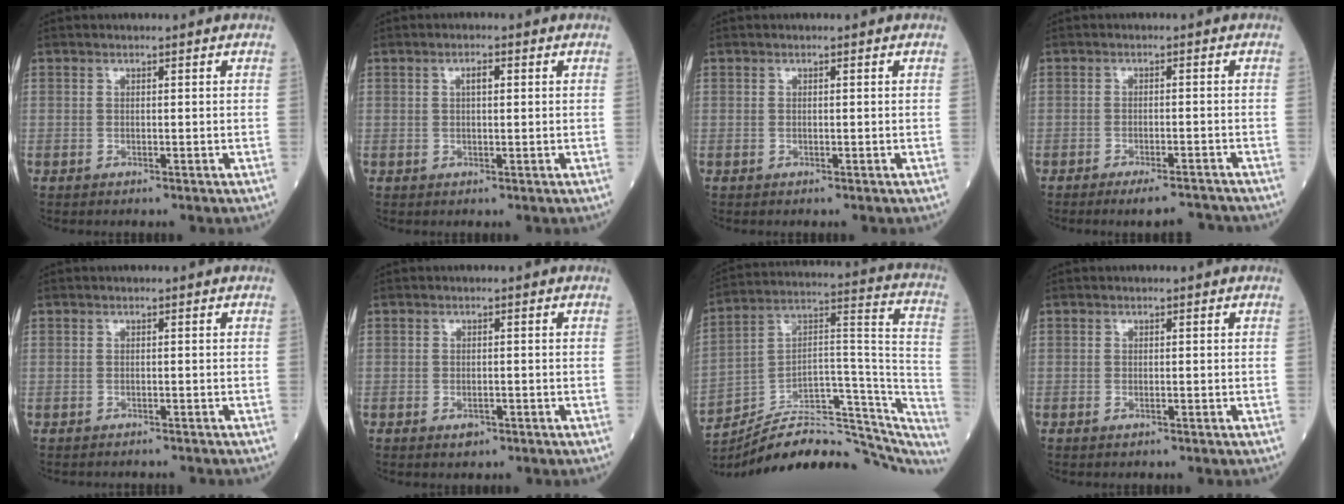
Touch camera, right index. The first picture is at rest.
{"total": 1.9, "force": [0.6, 0.5, 1.7], "torque": [-0.031, 0.002, 0.008]}
{"total": 0.0}
{"total": 5.1, "force": [-4.7, 0.5, 1.9], "torque": [-0.015, -0.004, -0.075]}
{"total": 2.6, "force": [-2.4, 0.7, 0.5], "torque": [-0.001, -0.003, -0.031]}
{"total": 1.6, "force": [-0.8, 0.9, 1.0], "torque": [-0.016, 0.000, -0.008]}
{"total": 26.7, "force": [-23.0, 7.1, 11.5], "torque": [-0.125, 0.045, -0.333]}
{"total": 0.6, "force": [-0.3, 0.2, 0.5], "torque": [-0.011, -0.002, -0.004]}